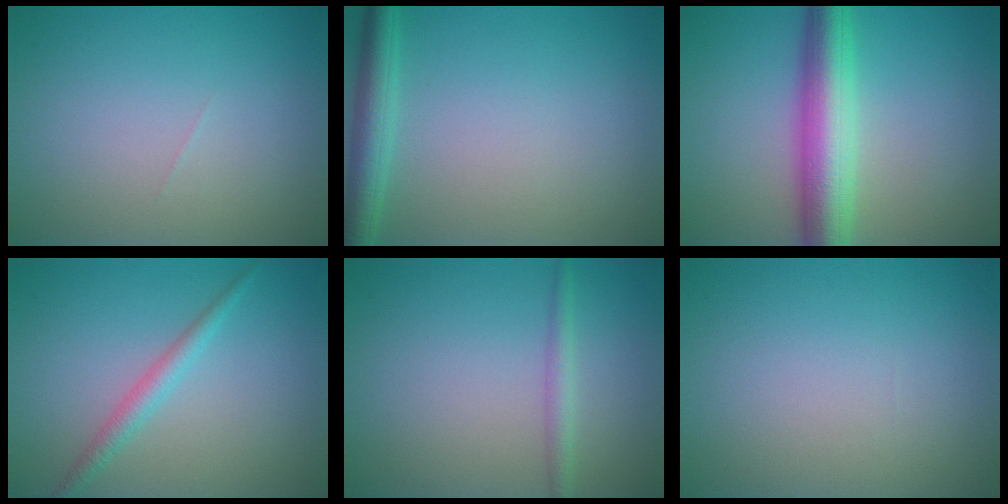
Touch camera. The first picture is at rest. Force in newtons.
{"total": 3.2, "press": 3.2, "slide": 0.2}
{"total": 7.1, "press": 7.1, "slide": 0.3}
{"total": 1.9, "press": 1.9, "slide": 0.0}
{"total": 1.6, "press": 1.6, "slide": 0.1}
{"total": 0.0}